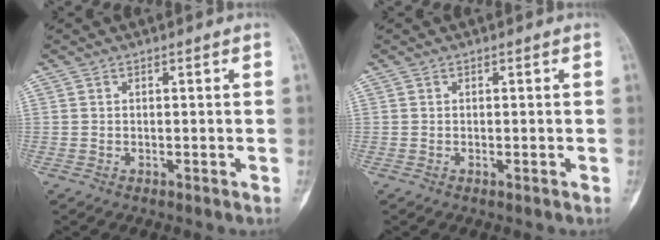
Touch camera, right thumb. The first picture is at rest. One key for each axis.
{"total": 0.0}